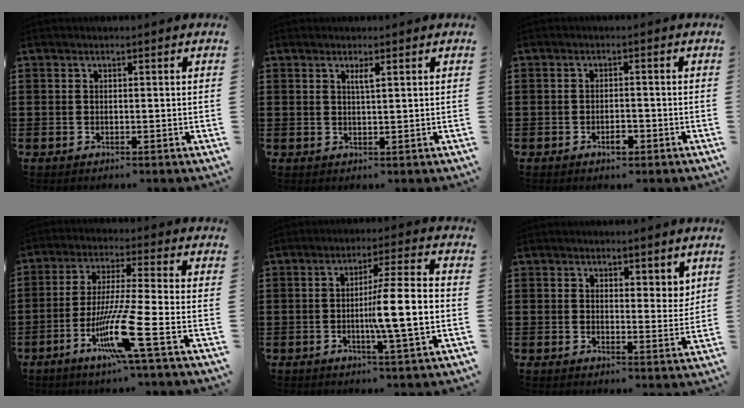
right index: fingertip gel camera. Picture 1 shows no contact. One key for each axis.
{"total": 1.4, "fx": 0.7, "fy": 0.2, "fz": 1.2, "tx": -0.023, "ty": 0.001, "tz": 0.011}
{"total": 2.3, "fx": -1.3, "fy": 0.8, "fz": 1.7, "tx": -0.031, "ty": 0.001, "tz": -0.023}
{"total": 11.6, "fx": -5.1, "fy": 0.2, "fz": 10.5, "tx": -0.213, "ty": -0.012, "tz": -0.098}
{"total": 8.8, "fx": -1.4, "fy": 0.1, "fz": 8.7, "tx": -0.132, "ty": -0.012, "tz": -0.033}
{"total": 3.1, "fx": 2.6, "fy": 1.4, "fz": 0.7, "tx": -0.012, "ty": 0.003, "tz": 0.048}